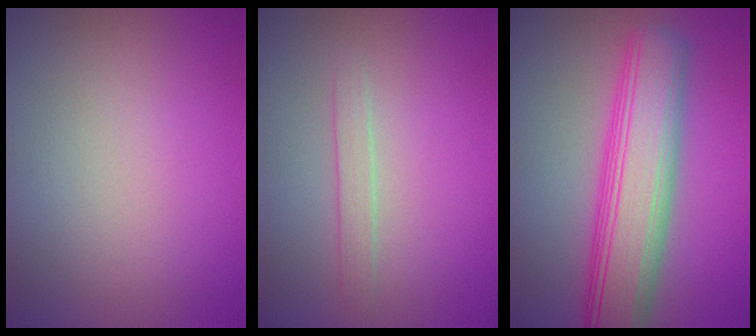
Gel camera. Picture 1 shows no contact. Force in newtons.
{"total": 1.2, "press": 1.2, "slide": 0.0}
{"total": 8.0, "press": 8.0, "slide": 0.4}